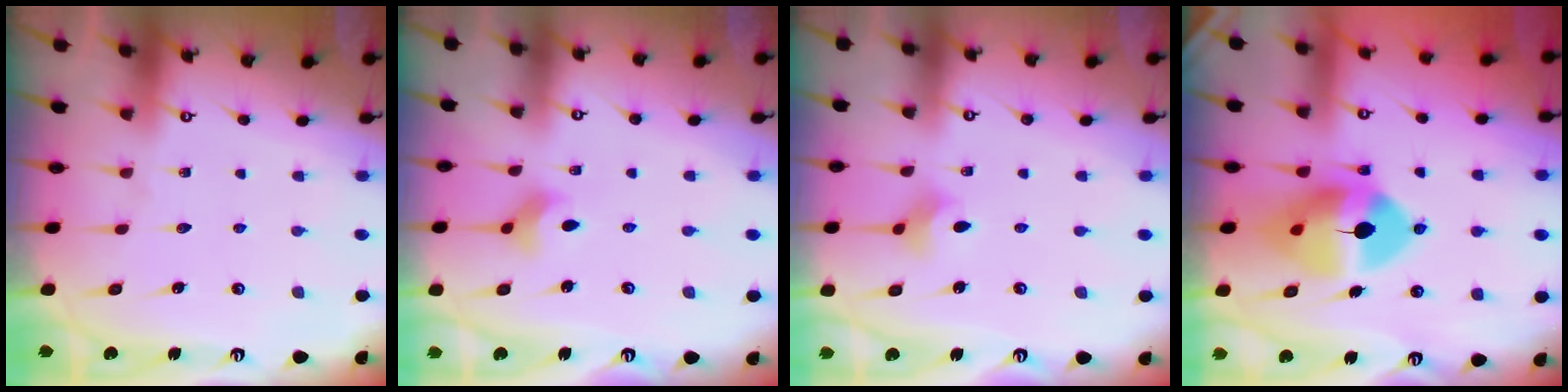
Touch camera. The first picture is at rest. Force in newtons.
{"total": 3.9, "press": 3.8, "slide": 0.8}
{"total": 4.4, "press": 4.3, "slide": 0.6}
{"total": 13.1, "press": 13.0, "slide": 1.9}